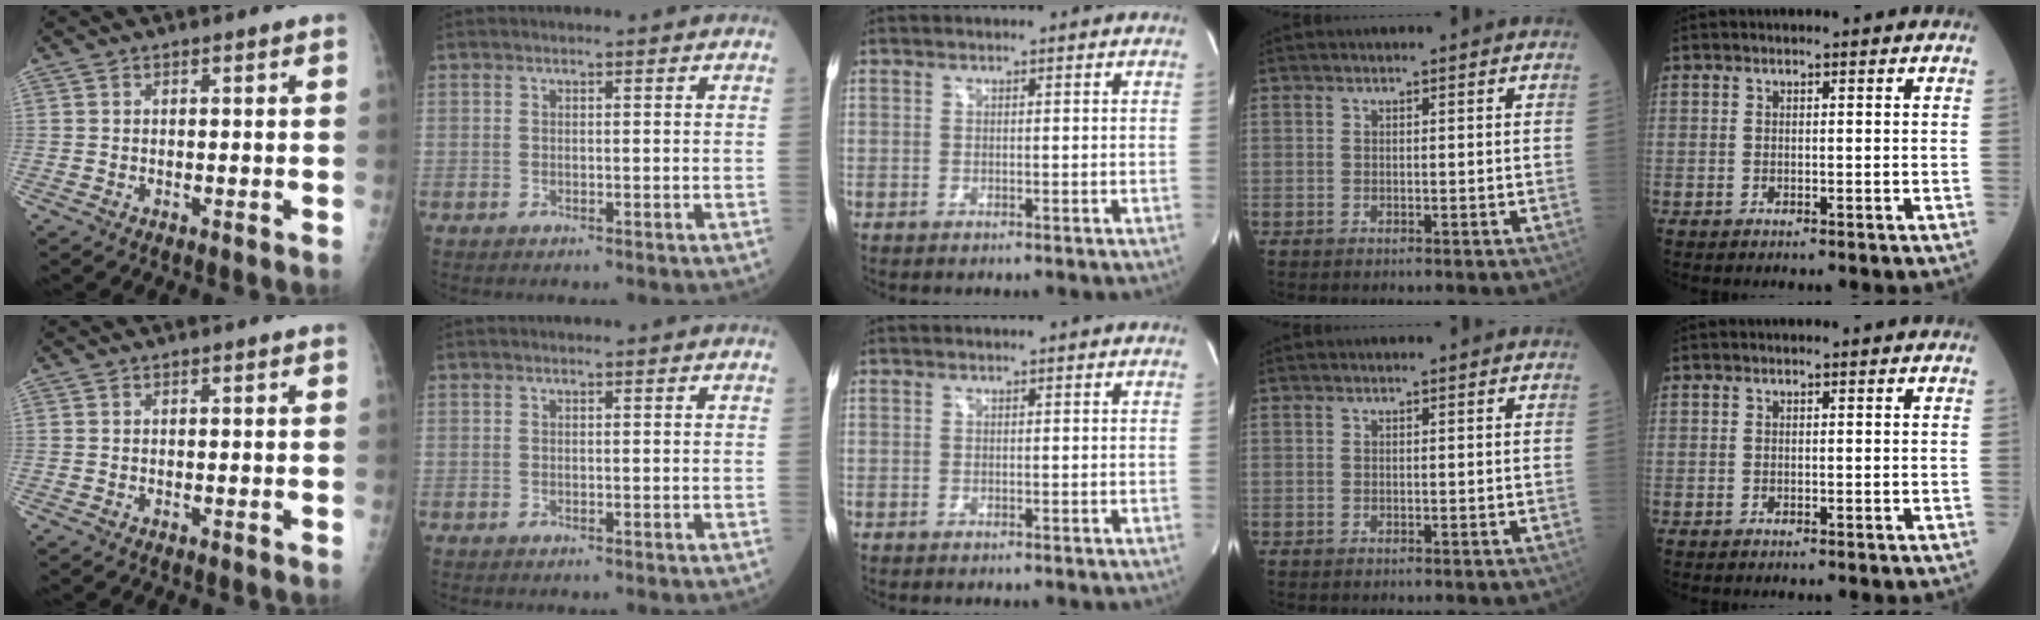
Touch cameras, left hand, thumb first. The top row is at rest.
{}